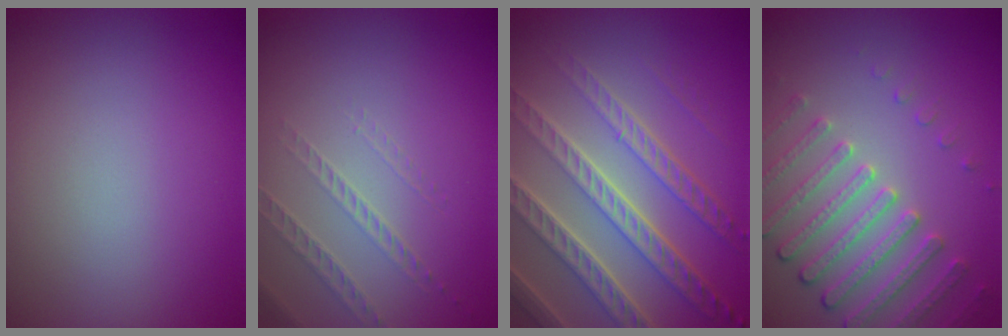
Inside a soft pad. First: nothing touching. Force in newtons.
{"total": 1.3, "press": 0.9, "slide": 0.9}
{"total": 8.1, "press": 5.5, "slide": 5.9}
{"total": 4.0, "press": 3.7, "slide": 1.4}